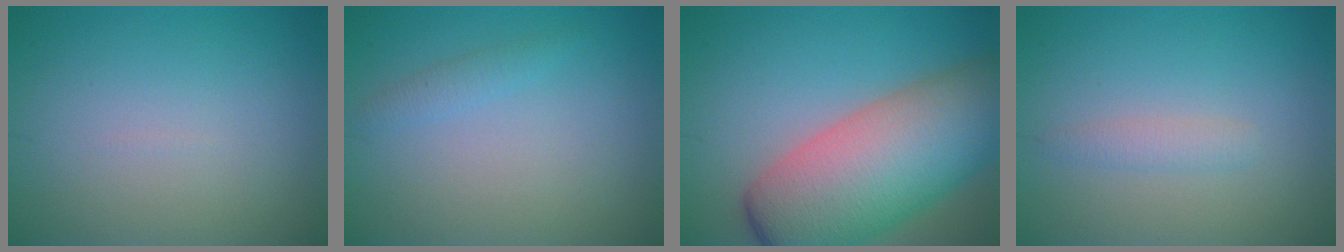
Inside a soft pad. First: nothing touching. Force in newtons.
{"total": 1.1, "press": 1.1, "slide": 0.1}
{"total": 12.8, "press": 12.8, "slide": 0.5}
{"total": 1.4, "press": 1.4, "slide": 0.1}